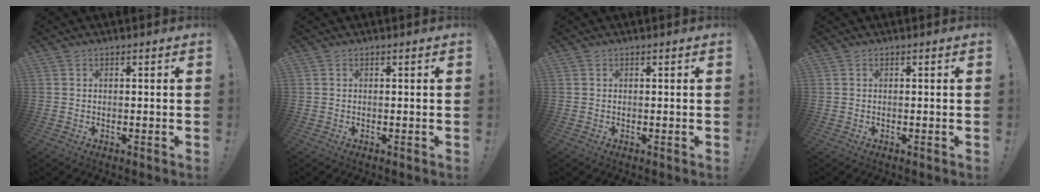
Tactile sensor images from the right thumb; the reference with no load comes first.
{"total": 0.0}
{"total": 0.0}
{"total": 0.0}